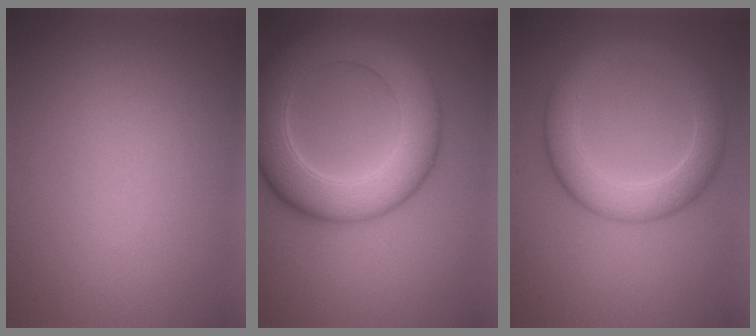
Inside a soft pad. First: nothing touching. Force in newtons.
{"total": 9.4, "press": 9.4, "slide": 0.5}
{"total": 5.4, "press": 5.4, "slide": 0.3}